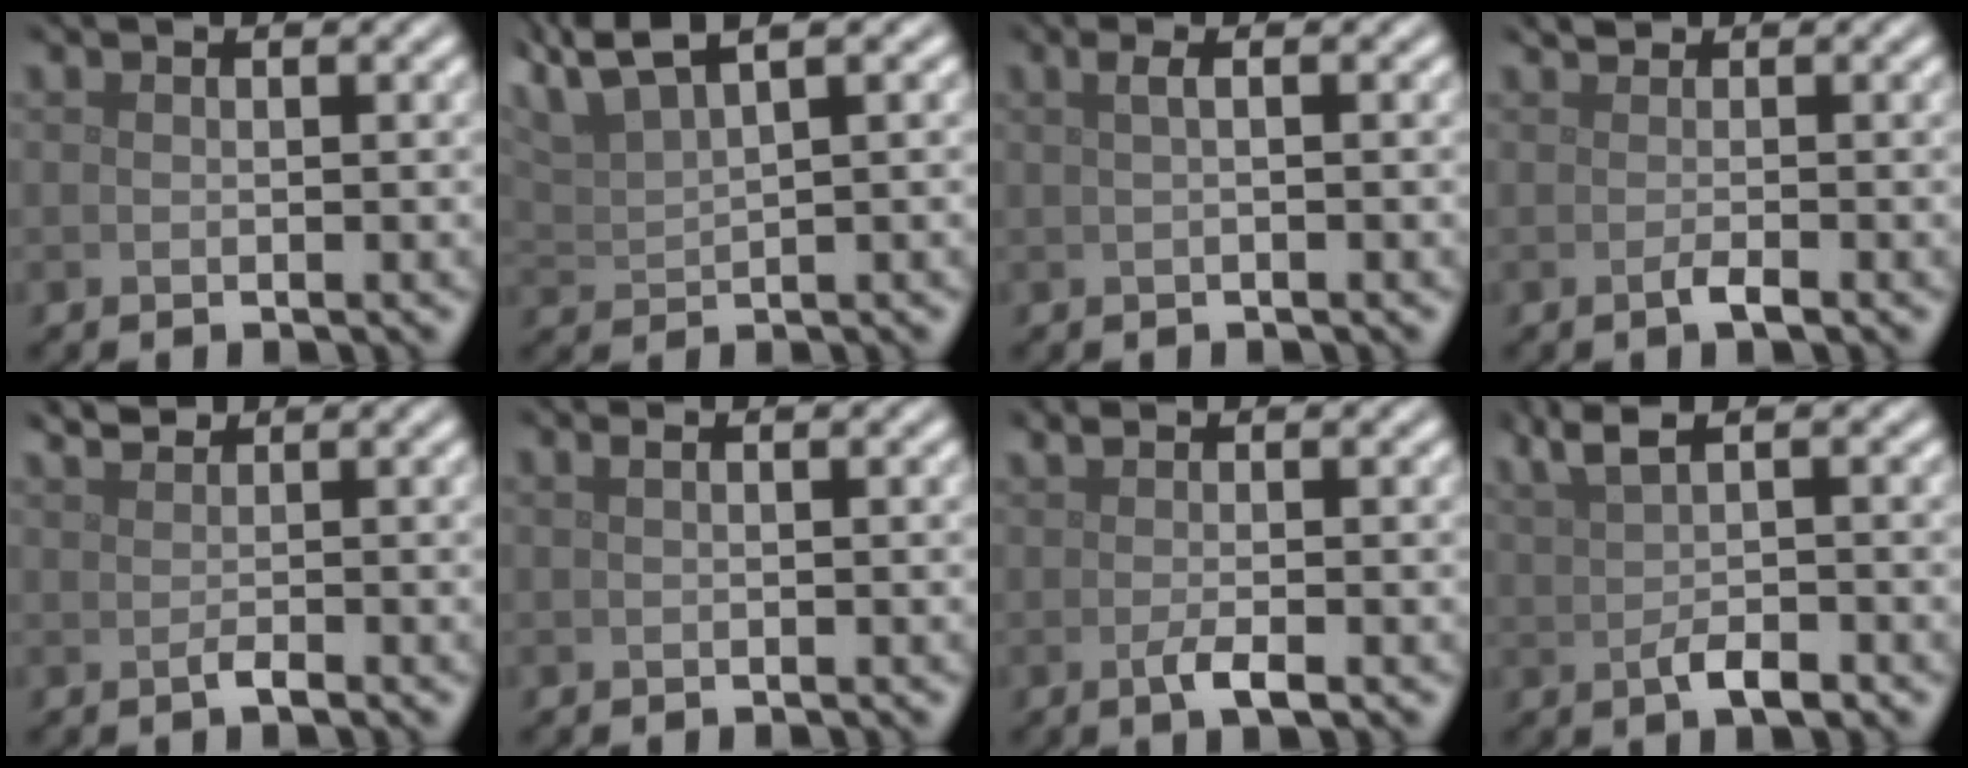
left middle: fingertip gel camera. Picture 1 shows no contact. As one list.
[{"total": 5.8, "force": [4.5, 1.3, 3.4], "torque": [-0.072, 0.027, 0.076]}, {"total": 1.7, "force": [0.3, 0.6, 1.5], "torque": [-0.025, 0.006, -0.002]}, {"total": 1.0, "force": [-0.1, 0.3, 1.0], "torque": [-0.022, -0.001, -0.004]}, {"total": 1.3, "force": [0.7, 0.4, 1.0], "torque": [-0.022, 0.003, 0.012]}, {"total": 0.7, "force": [0.3, 0.3, 0.6], "torque": [-0.011, 0.009, 0.003]}, {"total": 2.2, "force": [-0.2, 0.6, 2.1], "torque": [-0.035, -0.001, -0.008]}, {"total": 4.1, "force": [0.8, 1.2, 3.8], "torque": [-0.071, 0.002, 0.016]}]